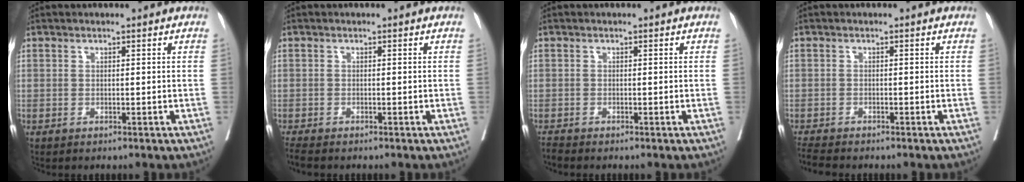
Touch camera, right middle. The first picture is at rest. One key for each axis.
{"total": 2.3, "fx": -2.0, "fy": 0.3, "fz": 1.0, "tx": -0.020, "ty": -0.007, "tz": -0.034}
{"total": 0.9, "fx": -0.9, "fy": -0.2, "fz": 0.0, "tx": -0.007, "ty": -0.005, "tz": -0.018}
{"total": 3.8, "fx": -3.5, "fy": 0.4, "fz": 1.3, "tx": -0.023, "ty": -0.014, "tz": -0.060}